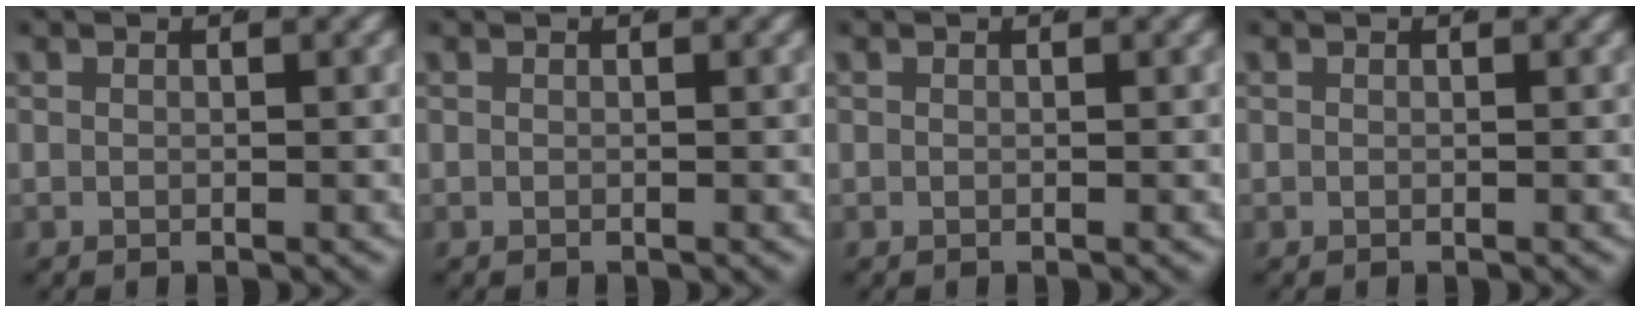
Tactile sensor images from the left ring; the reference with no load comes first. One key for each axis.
{"total": 0.0}
{"total": 0.0}
{"total": 0.0}